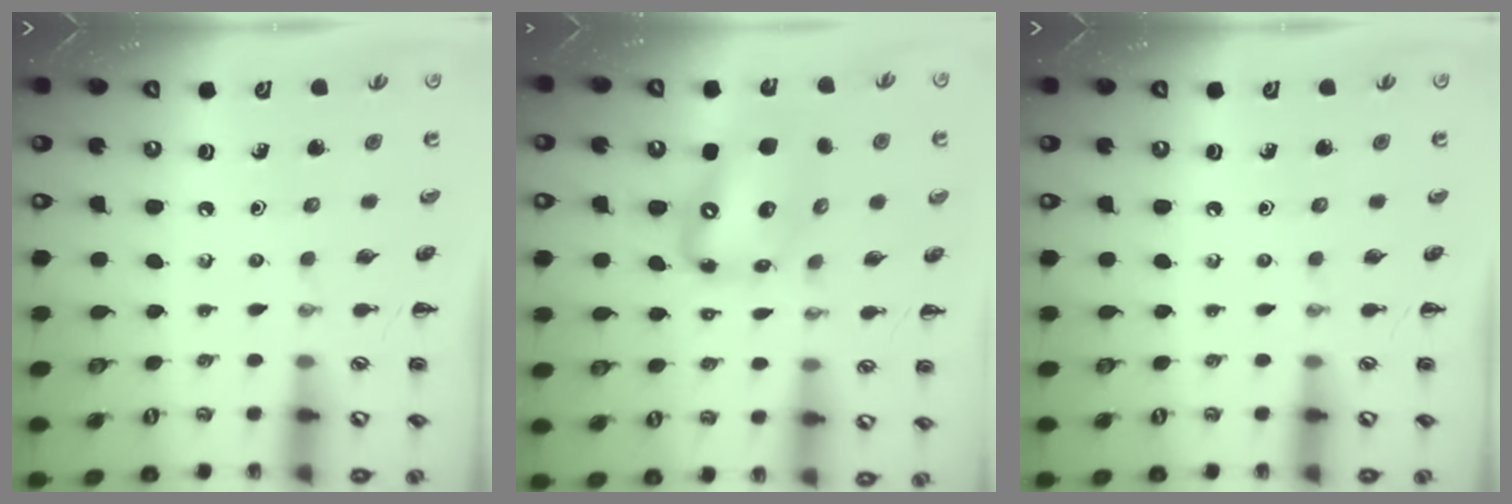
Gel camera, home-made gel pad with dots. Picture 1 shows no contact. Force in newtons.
{"total": 12.5, "press": 11.9, "slide": 3.7}
{"total": 0.0}